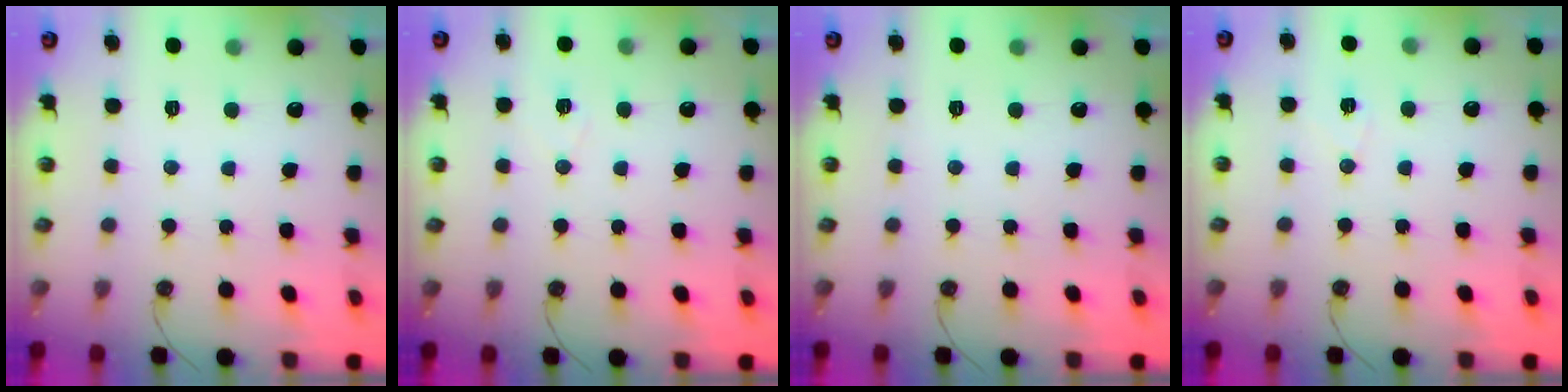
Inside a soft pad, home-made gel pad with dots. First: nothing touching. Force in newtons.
{"total": 6.2, "press": 4.3, "slide": 4.5}
{"total": 0.0}
{"total": 5.3, "press": 4.8, "slide": 2.3}